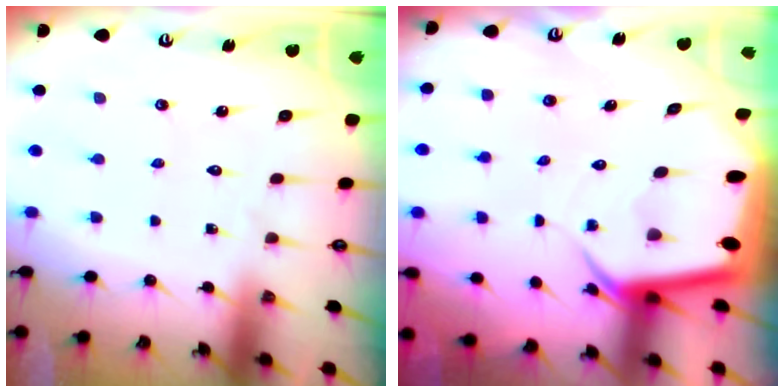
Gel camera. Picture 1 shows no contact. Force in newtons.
{"total": 5.9, "press": 5.8, "slide": 0.6}